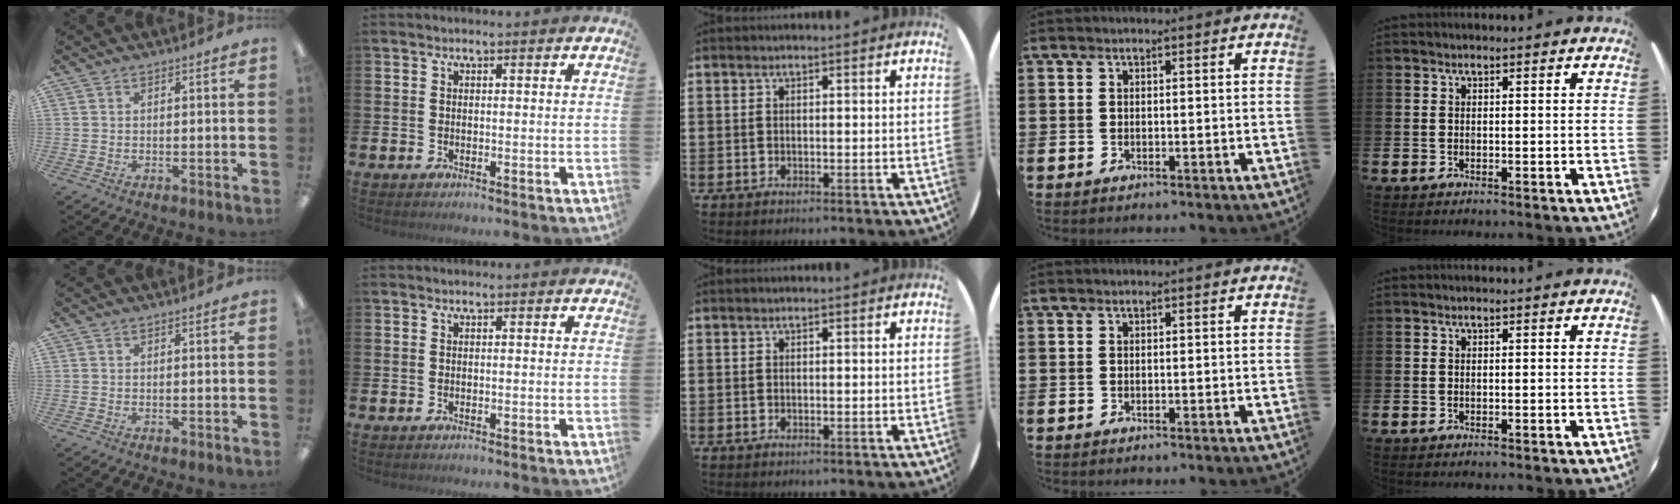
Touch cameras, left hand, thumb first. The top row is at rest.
{}